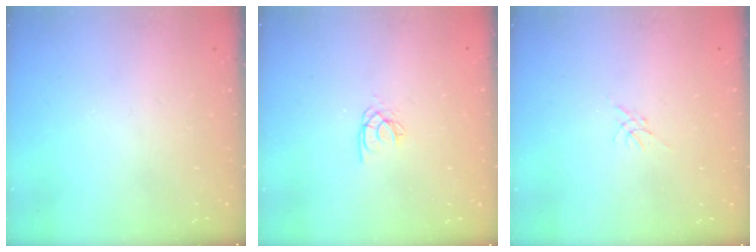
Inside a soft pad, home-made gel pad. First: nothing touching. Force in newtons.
{"total": 2.5, "press": 2.5, "slide": 0.1}
{"total": 0.0}